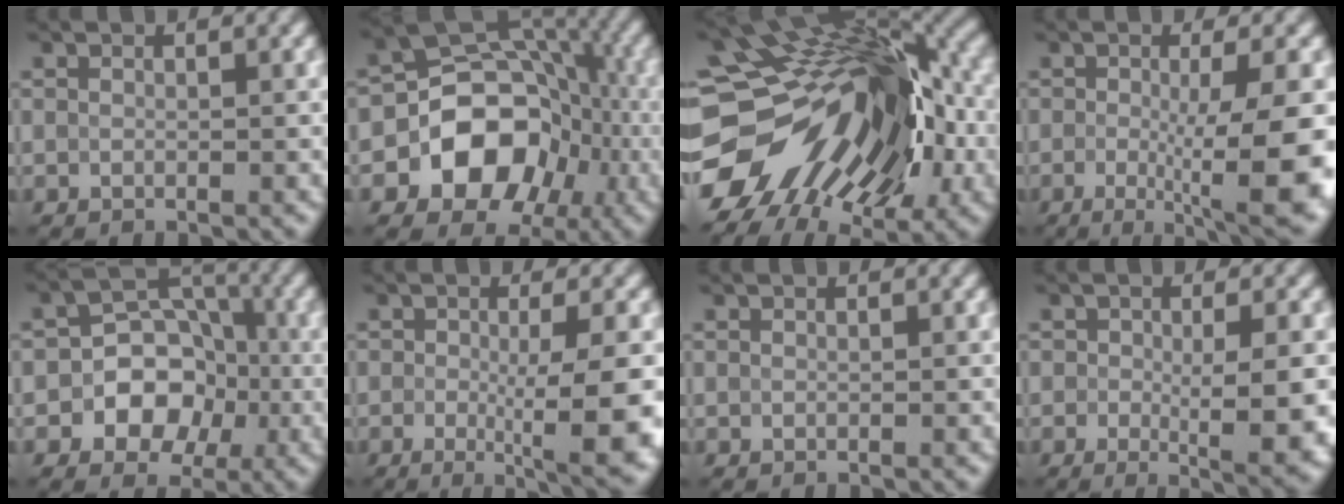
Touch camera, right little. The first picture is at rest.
{"total": 10.0, "force": [-3.0, 7.7, 5.7], "torque": [-0.078, 0.001, -0.049]}
{"total": 17.4, "force": [-2.2, 10.8, 13.4], "torque": [-0.226, 0.004, -0.020]}
{"total": 9.1, "force": [-2.0, 1.8, 8.7], "torque": [-0.121, -0.009, -0.023]}
{"total": 5.7, "force": [-1.7, 4.5, 2.9], "torque": [-0.010, 0.013, -0.043]}
{"total": 7.4, "force": [-1.9, 1.4, 7.1], "torque": [-0.099, -0.007, -0.021]}
{"total": 0.0}
{"total": 6.1, "force": [-1.3, 1.9, 5.7], "torque": [-0.078, -0.006, -0.011]}